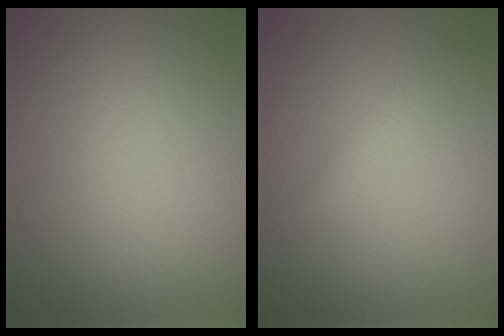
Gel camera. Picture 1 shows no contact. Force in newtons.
{"total": 0.9, "press": 0.9, "slide": 0.0}